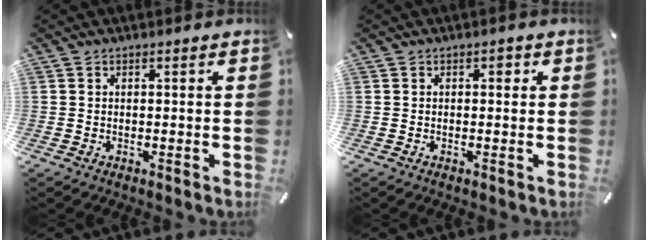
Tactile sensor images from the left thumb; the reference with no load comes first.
{"total": 1.2, "force": [0.1, 0.9, 0.8], "torque": [-0.009, 0.003, -0.001]}